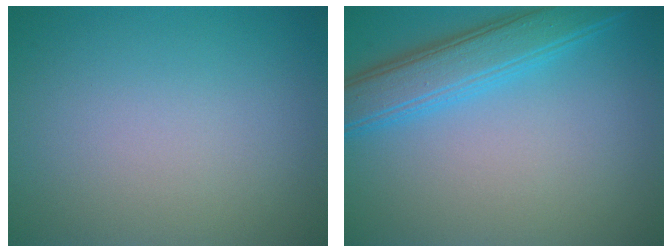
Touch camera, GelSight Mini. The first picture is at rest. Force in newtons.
{"total": 4.9, "press": 4.8, "slide": 0.3}